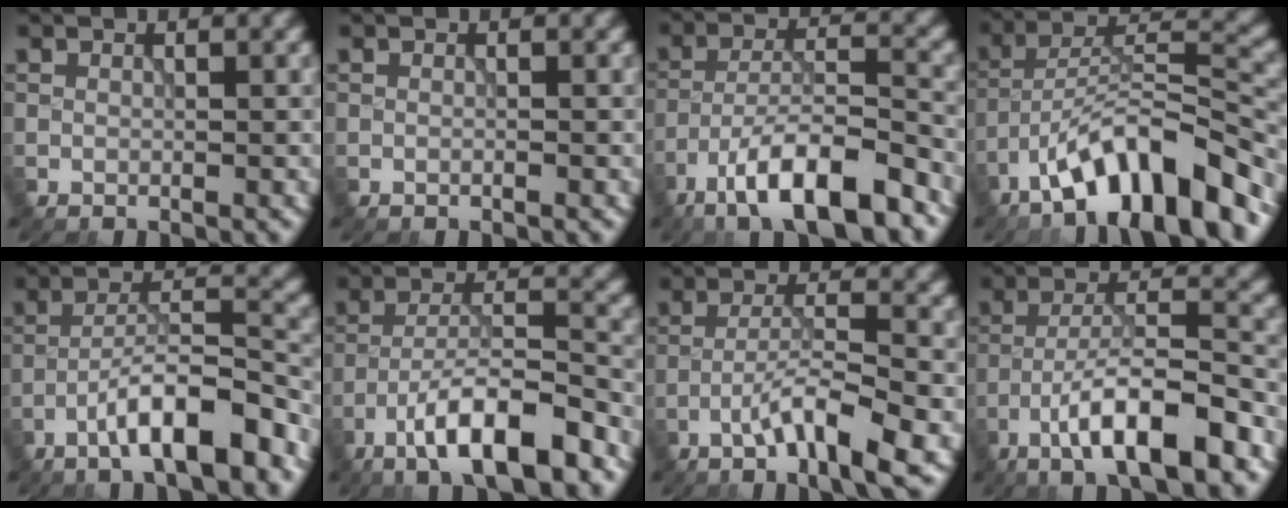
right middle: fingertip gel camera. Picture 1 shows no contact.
{"total": 0.0}
{"total": 10.9, "force": [-7.2, 3.1, 7.6], "torque": [-0.123, 0.008, -0.130]}
{"total": 11.3, "force": [-7.6, 3.1, 7.7], "torque": [-0.121, 0.017, -0.139]}
{"total": 8.1, "force": [-4.8, 1.6, 6.3], "torque": [-0.100, 0.019, -0.081]}
{"total": 10.0, "force": [-6.3, 2.7, 7.3], "torque": [-0.116, 0.011, -0.111]}
{"total": 5.9, "force": [-3.1, 0.9, 4.9], "torque": [-0.083, 0.009, -0.058]}
{"total": 9.8, "force": [-5.6, 2.3, 7.7], "torque": [-0.122, 0.015, -0.097]}